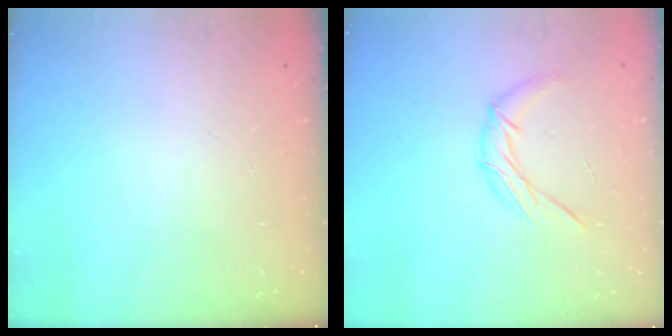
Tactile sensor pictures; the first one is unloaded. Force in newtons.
{"total": 8.8, "press": 8.8, "slide": 0.4}